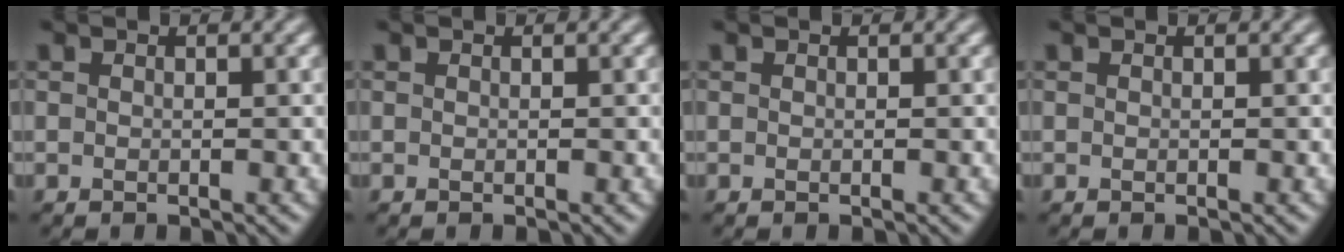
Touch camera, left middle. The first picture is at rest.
{"total": 0.0}
{"total": 0.0}
{"total": 0.0}